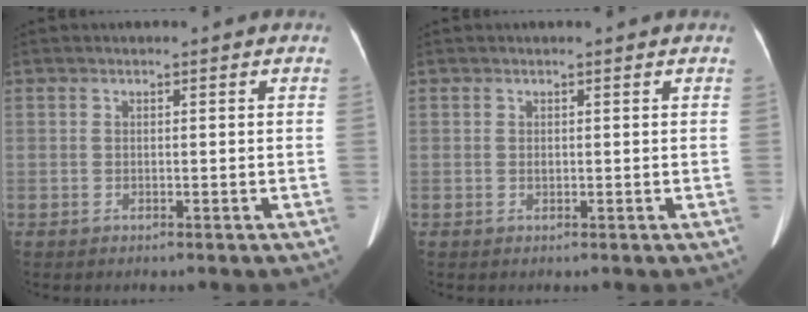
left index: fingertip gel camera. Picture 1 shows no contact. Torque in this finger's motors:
{"motor_torque": [0.13, 0.19, -0.03, -0.02]}